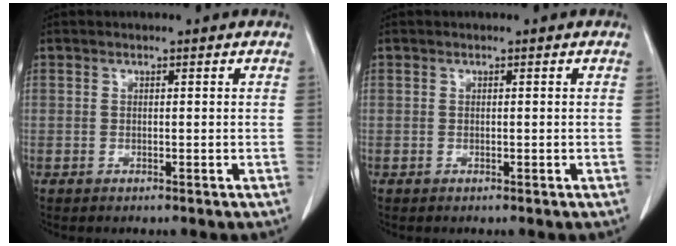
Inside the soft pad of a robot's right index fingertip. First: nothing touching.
{"total": 0.0}